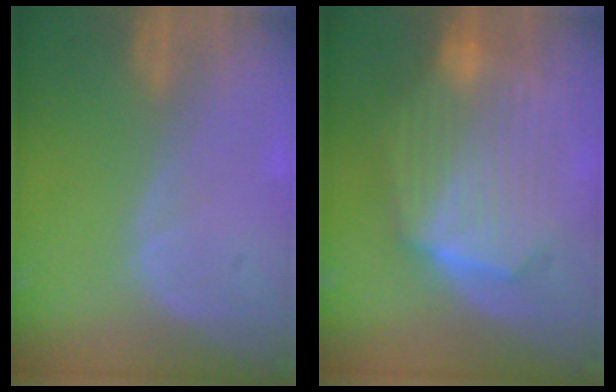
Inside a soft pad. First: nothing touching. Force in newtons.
{"total": 10.9, "press": 10.9, "slide": 0.8}